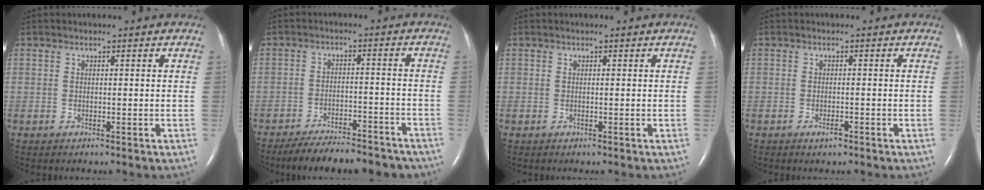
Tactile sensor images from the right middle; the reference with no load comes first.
{"total": 14.6, "force": [-13.1, 3.6, 5.5], "torque": [-0.086, 0.002, -0.176]}
{"total": 0.0}
{"total": 1.1, "force": [-0.7, 0.2, 0.8], "torque": [-0.016, -0.002, -0.009]}